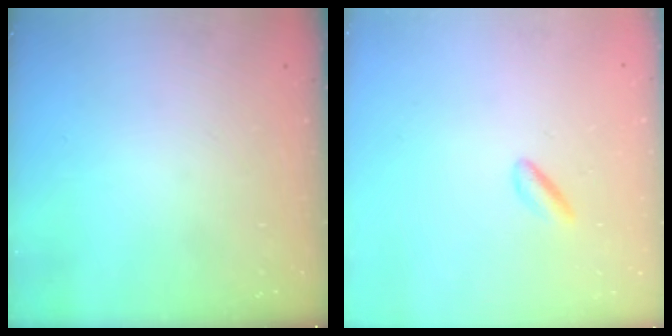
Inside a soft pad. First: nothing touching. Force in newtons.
{"total": 1.8, "press": 1.6, "slide": 0.9}